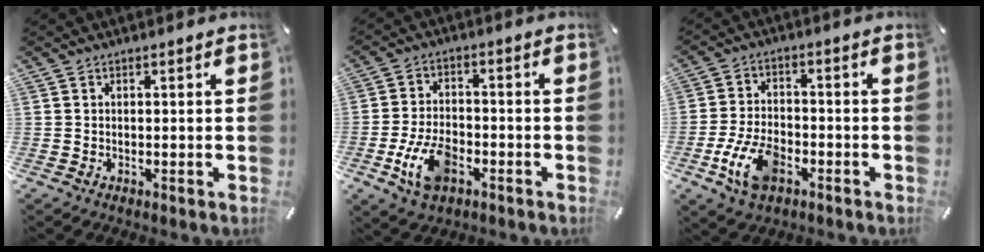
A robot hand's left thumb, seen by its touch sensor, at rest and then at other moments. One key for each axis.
{"total": 10.0, "fx": -4.1, "fy": 5.9, "fz": 6.9, "tx": -0.149, "ty": 0.011, "tz": -0.072}
{"total": 10.3, "fx": -4.7, "fy": 6.0, "fz": 7.0, "tx": -0.155, "ty": 0.009, "tz": -0.083}